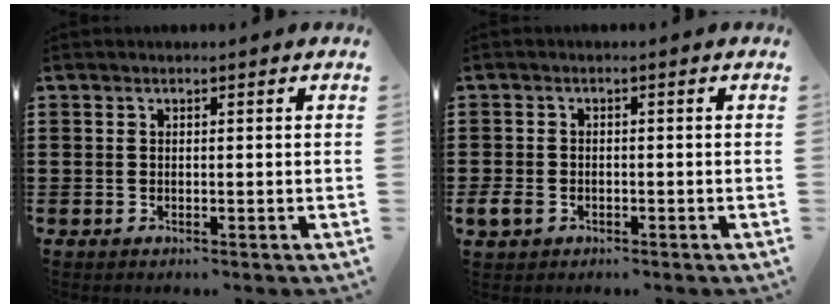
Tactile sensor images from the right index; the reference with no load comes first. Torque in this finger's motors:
{"motor_torque": [0.33, -0.14, 0.04, 0.05]}